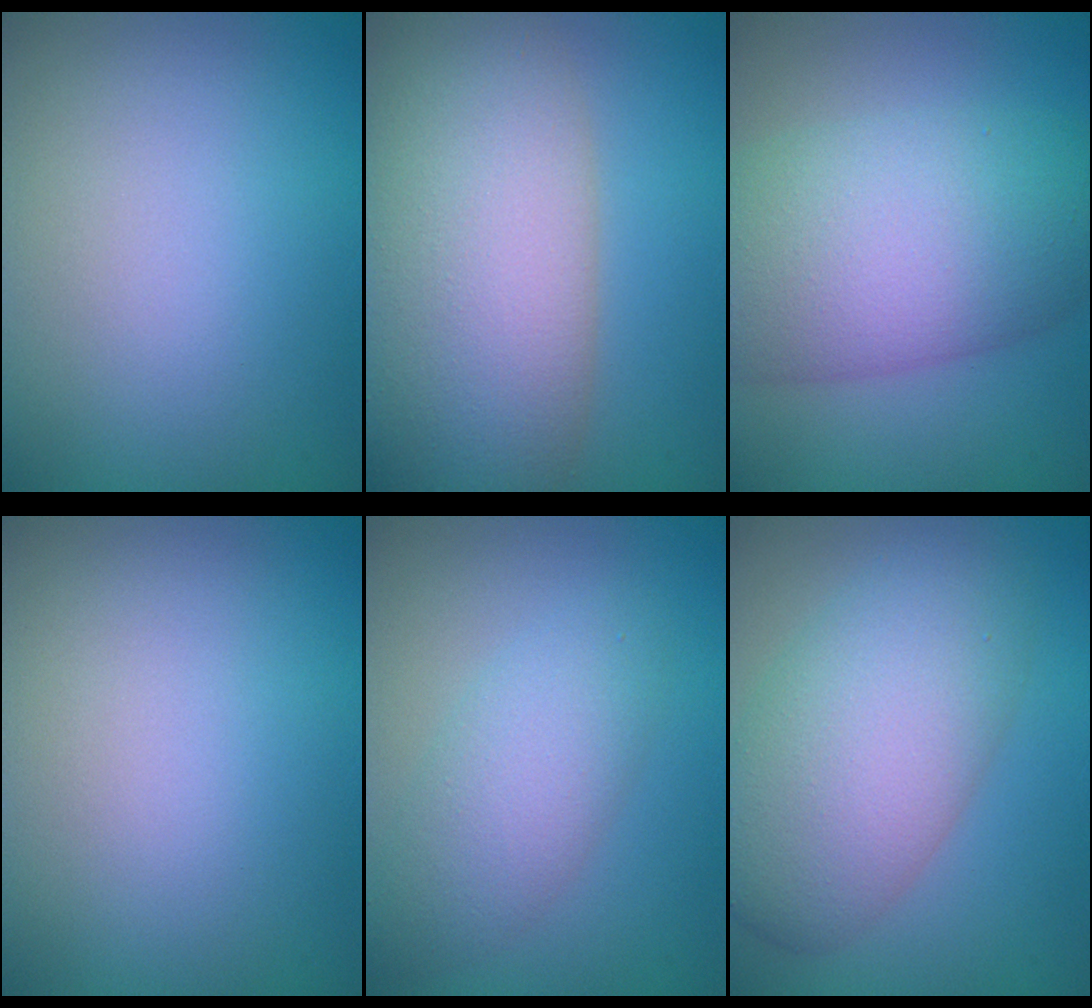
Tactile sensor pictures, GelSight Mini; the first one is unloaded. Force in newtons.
{"total": 11.4, "press": 11.4, "slide": 1.0}
{"total": 10.3, "press": 10.3, "slide": 0.2}
{"total": 0.0}
{"total": 3.9, "press": 3.9, "slide": 0.1}
{"total": 8.0, "press": 8.0, "slide": 0.4}